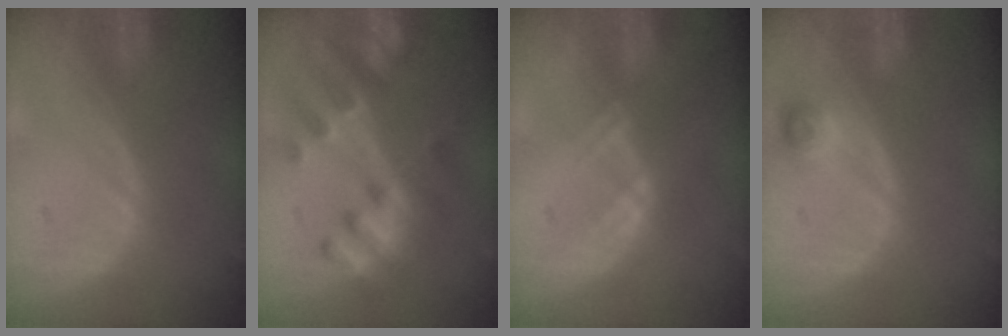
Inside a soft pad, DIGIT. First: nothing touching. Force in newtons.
{"total": 8.0, "press": 7.8, "slide": 1.3}
{"total": 2.3, "press": 2.1, "slide": 0.7}
{"total": 2.2, "press": 2.2, "slide": 0.4}